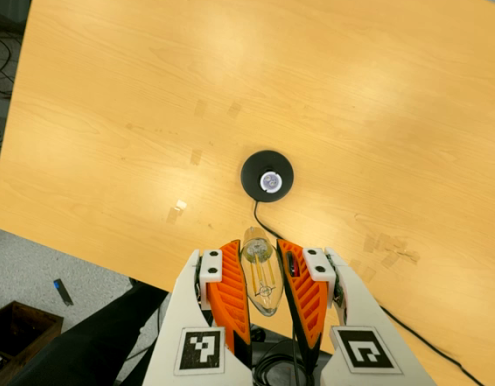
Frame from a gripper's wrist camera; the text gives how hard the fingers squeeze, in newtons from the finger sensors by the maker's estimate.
{"total": 19.8, "left": 21.2, "right": 18.4}